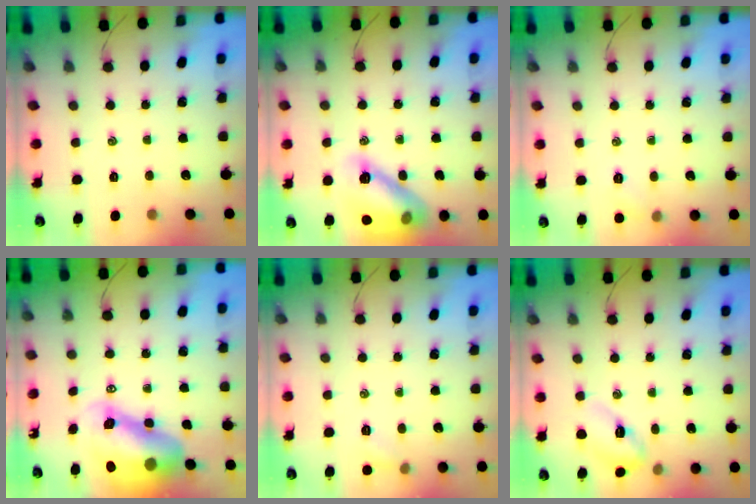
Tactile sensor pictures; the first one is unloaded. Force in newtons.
{"total": 14.7, "press": 14.7, "slide": 0.9}
{"total": 4.7, "press": 4.5, "slide": 1.1}
{"total": 13.3, "press": 12.8, "slide": 3.8}
{"total": 4.1, "press": 3.9, "slide": 1.3}
{"total": 8.1, "press": 8.1, "slide": 0.8}